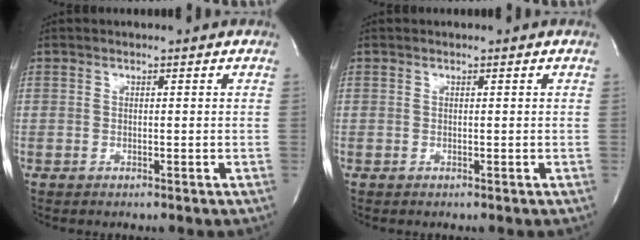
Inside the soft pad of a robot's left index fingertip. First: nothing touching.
{"total": 0.0}